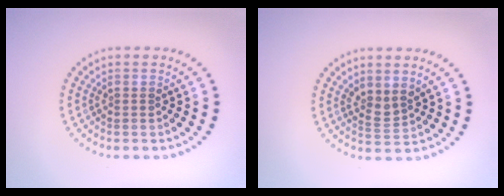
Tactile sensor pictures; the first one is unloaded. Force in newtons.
{"total": 1.8, "press": 1.4, "slide": 1.2}